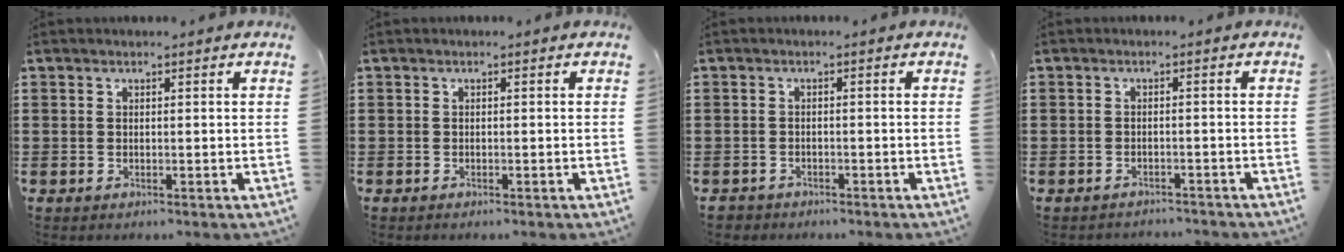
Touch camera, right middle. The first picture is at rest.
{"total": 0.0}
{"total": 1.1, "force": [-1.0, 0.4, -0.1], "torque": [-0.002, 0.003, -0.024]}
{"total": 1.5, "force": [-1.4, 0.2, -0.2], "torque": [-0.001, 0.003, -0.033]}